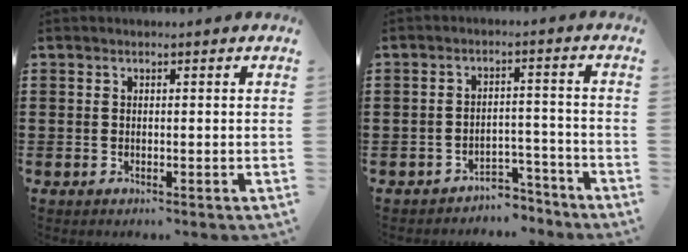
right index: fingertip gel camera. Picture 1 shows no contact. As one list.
[{"total": 4.0, "force": [-3.8, 1.0, 0.6], "torque": [-0.013, 0.009, -0.078]}]